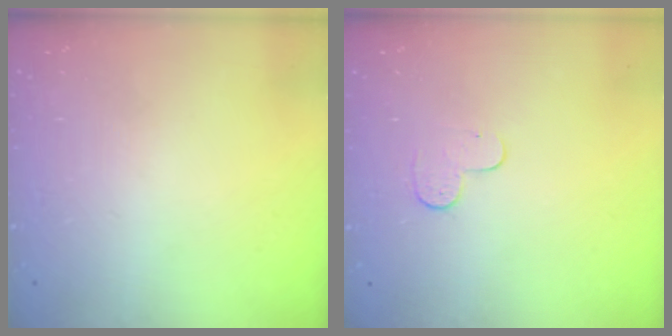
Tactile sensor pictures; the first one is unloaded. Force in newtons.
{"total": 4.3, "press": 4.2, "slide": 0.4}